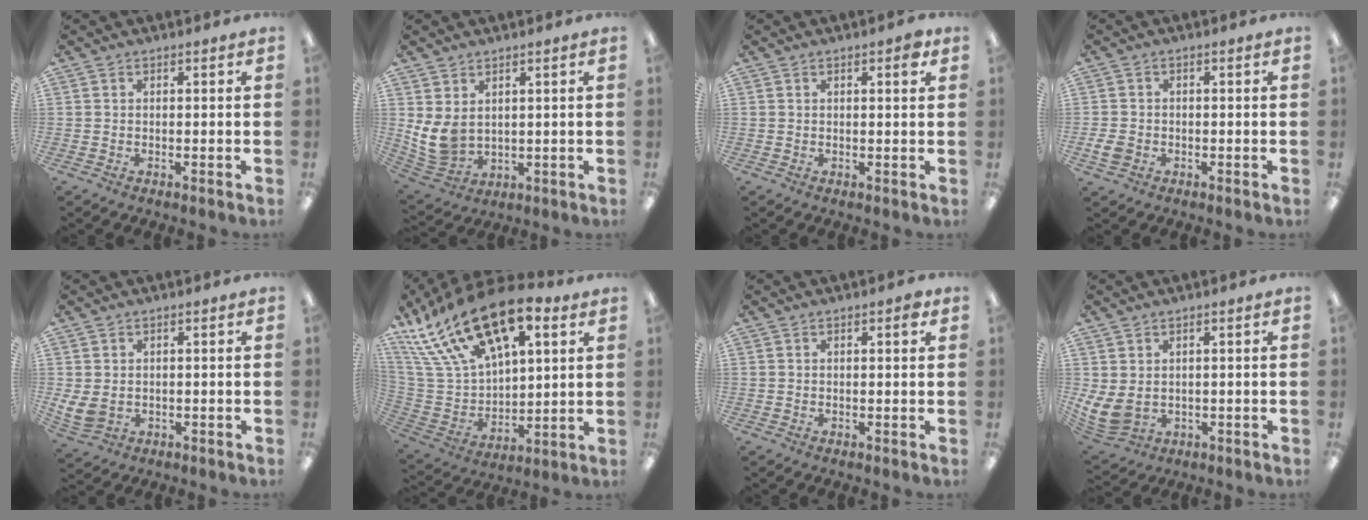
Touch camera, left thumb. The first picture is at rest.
{"total": 7.8, "force": [2.3, 5.5, 5.0], "torque": [-0.127, -0.012, 0.047]}
{"total": 2.3, "force": [1.2, 0.6, 1.9], "torque": [-0.025, -0.003, 0.016]}
{"total": 3.2, "force": [-1.1, 2.4, 1.8], "torque": [-0.043, 0.002, -0.023]}
{"total": 4.6, "force": [0.4, 3.5, 2.9], "torque": [-0.073, -0.005, 0.009]}
{"total": 23.8, "force": [15.0, 11.9, 14.1], "torque": [-0.276, -0.080, 0.267]}
{"total": 1.7, "force": [0.8, 0.5, 1.4], "torque": [-0.022, 0.000, 0.011]}
{"total": 6.1, "force": [1.3, 4.1, 4.3], "torque": [-0.102, -0.012, 0.029]}